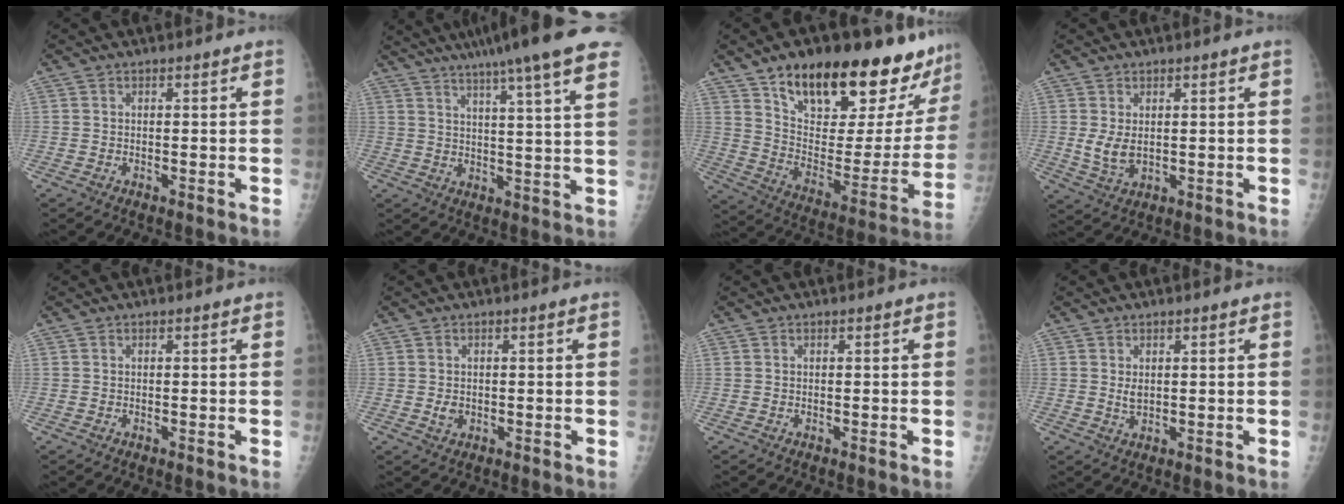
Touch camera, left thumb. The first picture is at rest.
{"total": 17.5, "force": [12.5, 0.9, 12.2], "torque": [-0.171, -0.019, 0.158]}
{"total": 29.7, "force": [20.3, 10.2, 19.1], "torque": [-0.248, -0.070, 0.310]}
{"total": 4.1, "force": [0.6, 2.4, 3.3], "torque": [-0.059, -0.010, 0.021]}
{"total": 0.0}
{"total": 1.7, "force": [-0.1, 1.3, 1.0], "torque": [-0.012, 0.000, 0.002]}
{"total": 0.0}
{"total": 1.9, "force": [0.6, 1.0, 1.5], "torque": [-0.022, -0.005, 0.014]}